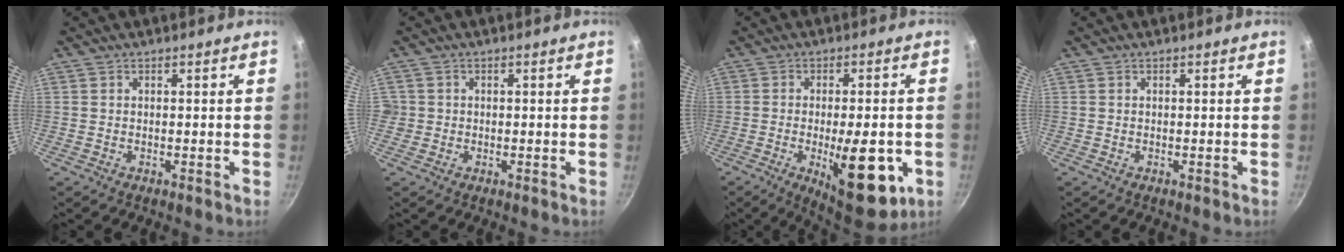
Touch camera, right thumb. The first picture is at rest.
{"total": 1.6, "force": [-0.2, 1.6, 0.2], "torque": [0.004, 0.006, -0.003]}
{"total": 15.8, "force": [-4.5, 6.2, 13.9], "torque": [-0.163, 0.005, -0.050]}
{"total": 0.0}